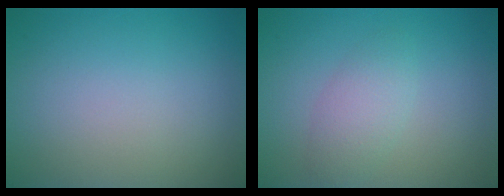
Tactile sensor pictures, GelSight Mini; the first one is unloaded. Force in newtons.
{"total": 2.4, "press": 2.4, "slide": 0.1}